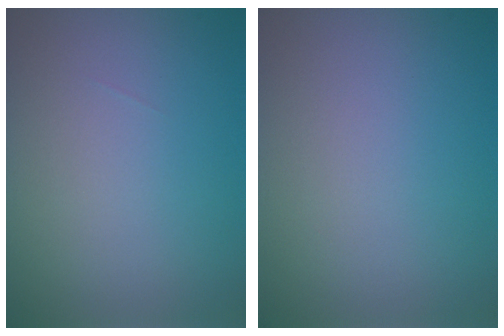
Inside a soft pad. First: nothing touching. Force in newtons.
{"total": 0.0}